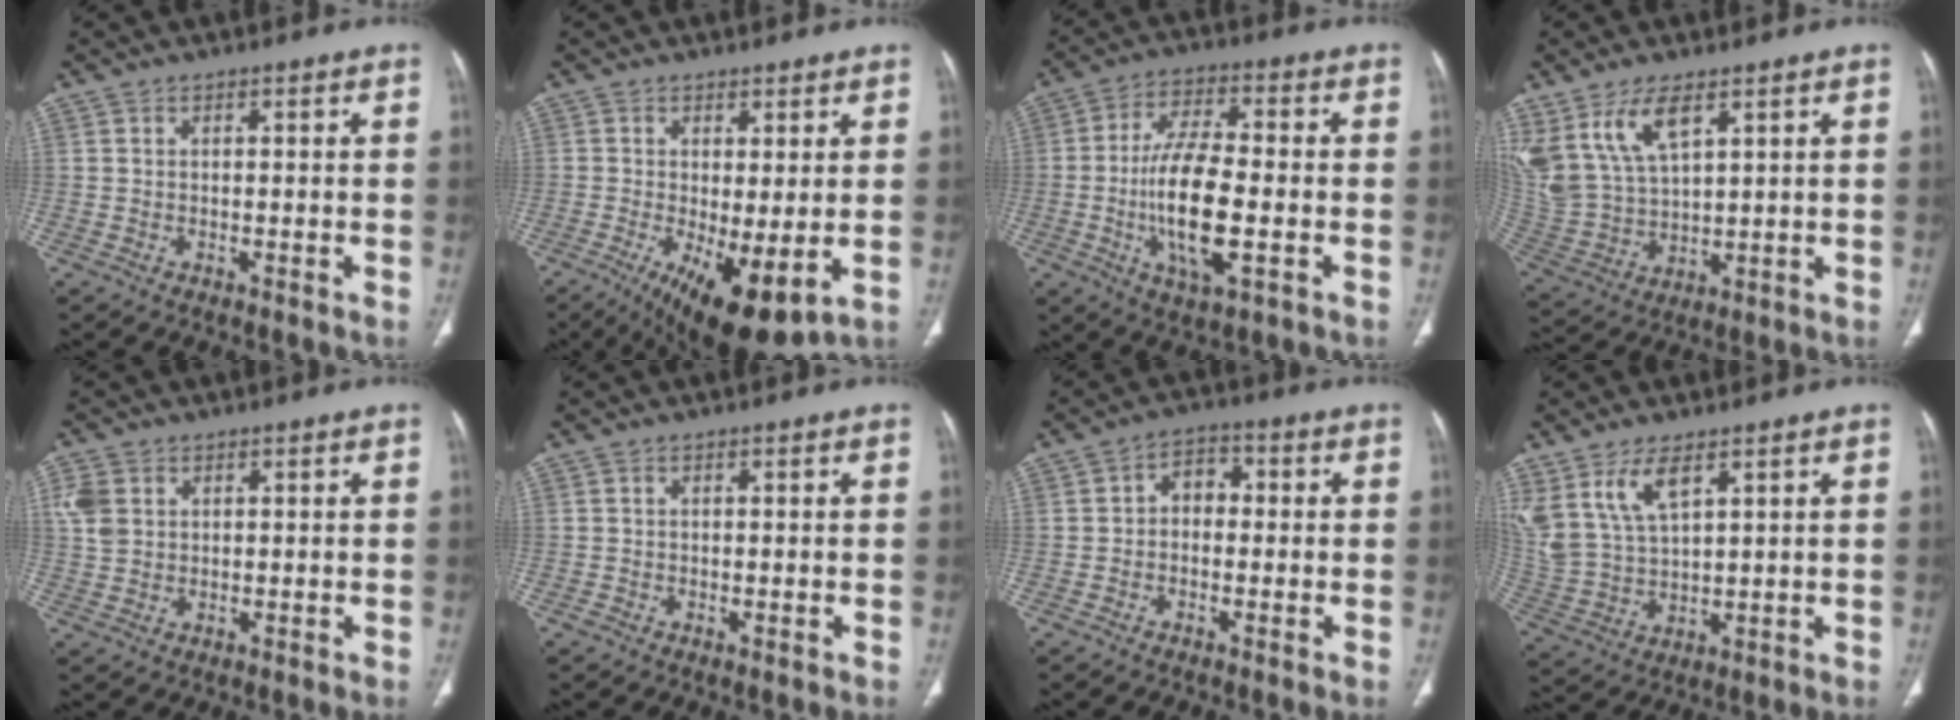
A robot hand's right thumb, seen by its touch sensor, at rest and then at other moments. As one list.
[{"total": 11.7, "force": [-2.7, 4.1, 10.6], "torque": [-0.173, -0.022, -0.025]}, {"total": 14.7, "force": [-2.8, 5.4, 13.4], "torque": [-0.251, 0.006, -0.051]}, {"total": 13.0, "force": [7.2, 6.0, 9.0], "torque": [-0.186, -0.023, 0.161]}, {"total": 4.6, "force": [1.4, 3.6, 2.6], "torque": [-0.053, 0.003, 0.032]}, {"total": 0.6, "force": [-0.2, 0.3, 0.4], "torque": [-0.006, -0.001, -0.004]}, {"total": 4.6, "force": [-0.1, 3.4, 3.1], "torque": [-0.030, 0.019, -0.014]}, {"total": 10.5, "force": [6.0, 4.7, 7.3], "torque": [-0.153, -0.019, 0.136]}]